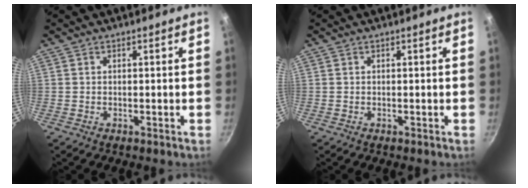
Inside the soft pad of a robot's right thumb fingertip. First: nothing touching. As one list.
[{"total": 0.0}]